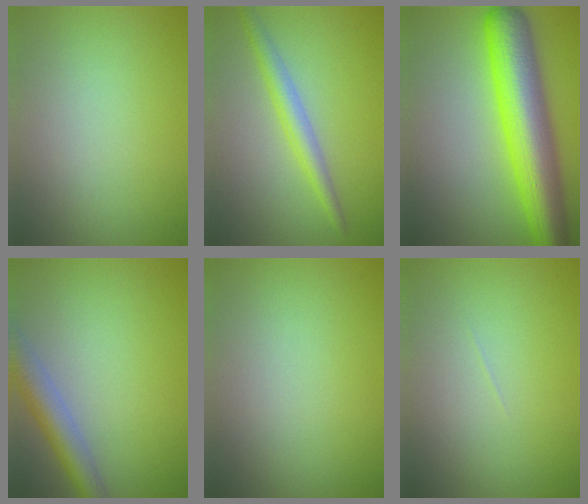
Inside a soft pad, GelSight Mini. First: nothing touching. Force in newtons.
{"total": 2.6, "press": 2.6, "slide": 0.0}
{"total": 10.4, "press": 10.4, "slide": 0.2}
{"total": 4.5, "press": 4.4, "slide": 0.3}
{"total": 0.0}
{"total": 0.0}